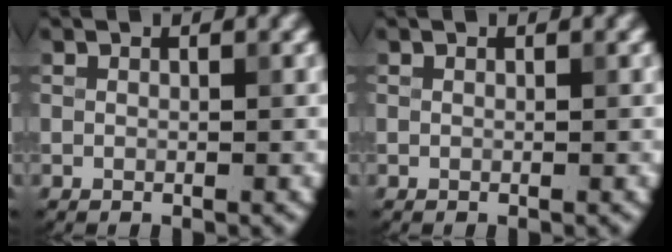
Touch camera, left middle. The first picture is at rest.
{"total": 0.0}